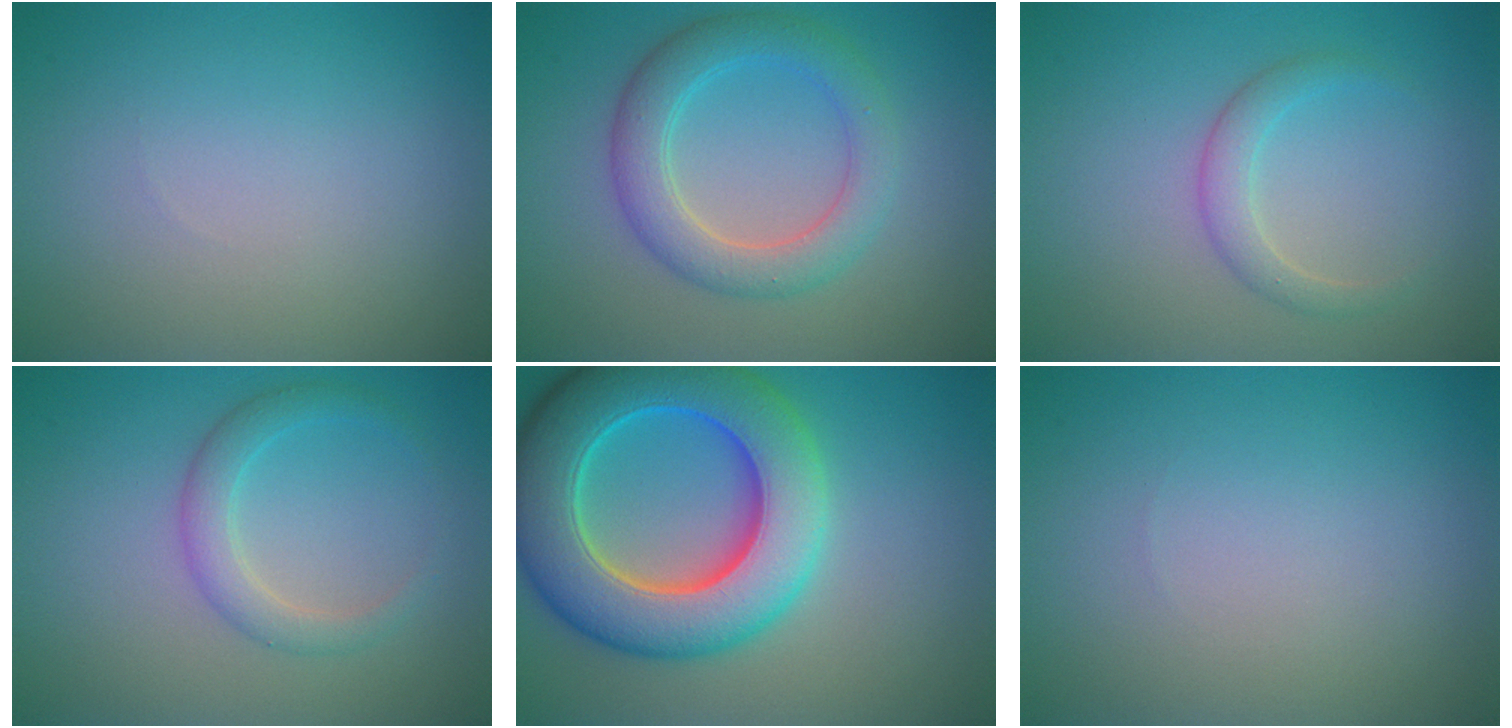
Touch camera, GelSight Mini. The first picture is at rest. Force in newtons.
{"total": 4.6, "press": 4.6, "slide": 0.1}
{"total": 2.0, "press": 2.0, "slide": 0.1}
{"total": 2.5, "press": 2.5, "slide": 0.1}
{"total": 11.6, "press": 11.6, "slide": 0.3}
{"total": 0.0}